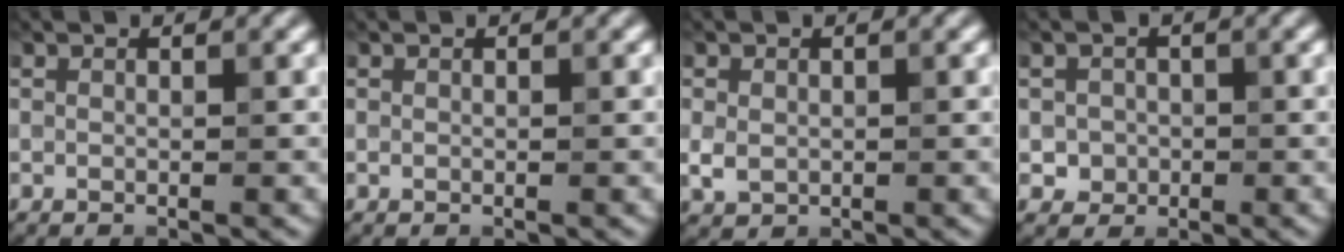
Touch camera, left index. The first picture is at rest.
{"total": 0.0}
{"total": 1.8, "force": [-0.1, 1.5, 1.0], "torque": [-0.021, -0.004, -0.002]}
{"total": 1.7, "force": [-0.3, 1.7, 0.4], "torque": [0.006, -0.005, -0.004]}